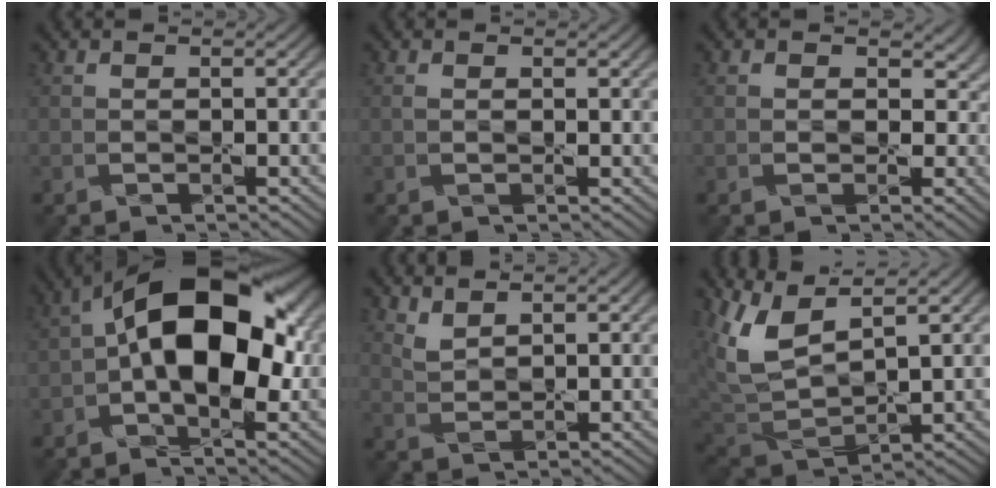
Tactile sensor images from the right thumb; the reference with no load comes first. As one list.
[{"total": 1.0, "force": [0.3, 0.6, 0.7], "torque": [-0.017, -0.002, 0.006]}, {"total": 4.1, "force": [0.4, 3.4, 2.3], "torque": [-0.020, -0.003, 0.003]}, {"total": 16.3, "force": [1.5, 9.1, 13.4], "torque": [-0.209, 0.025, 0.007]}, {"total": 3.3, "force": [2.6, 1.2, 1.6], "torque": [-0.043, -0.004, 0.060]}, {"total": 10.2, "force": [6.1, 4.0, 7.1], "torque": [-0.180, 0.007, 0.124]}]